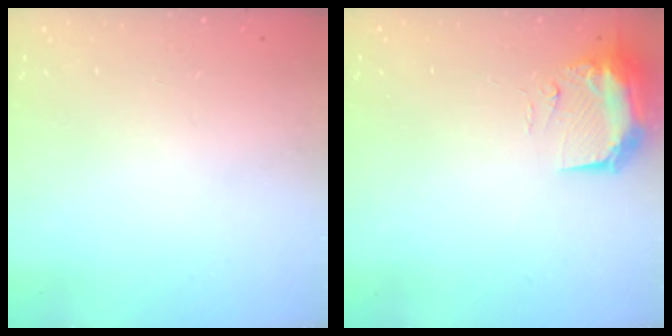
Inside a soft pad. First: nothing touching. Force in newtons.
{"total": 9.3, "press": 9.1, "slide": 1.7}